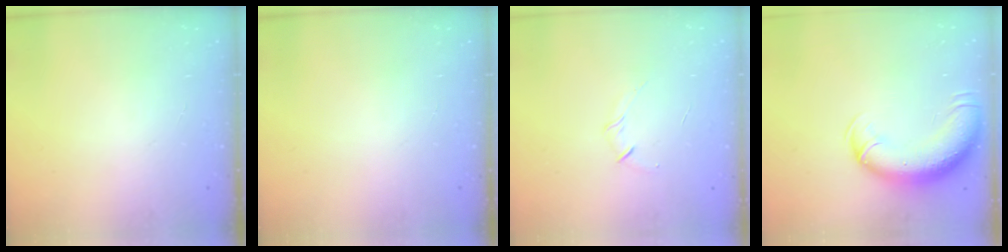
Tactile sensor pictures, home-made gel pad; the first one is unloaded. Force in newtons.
{"total": 0.0}
{"total": 3.7, "press": 3.6, "slide": 1.1}
{"total": 13.1, "press": 12.7, "slide": 3.2}